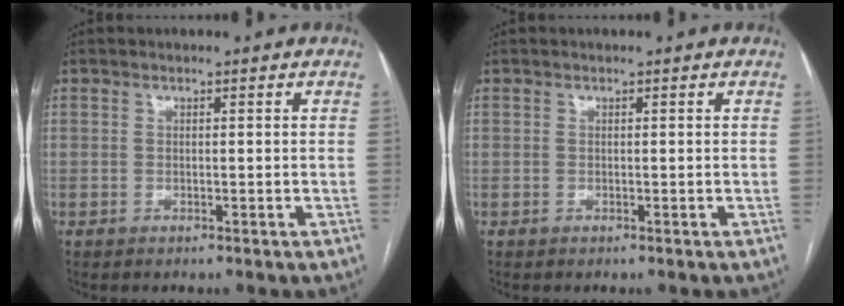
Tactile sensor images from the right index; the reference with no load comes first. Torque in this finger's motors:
{"motor_torque": [0.00, 0.00, 0.00, 0.00]}